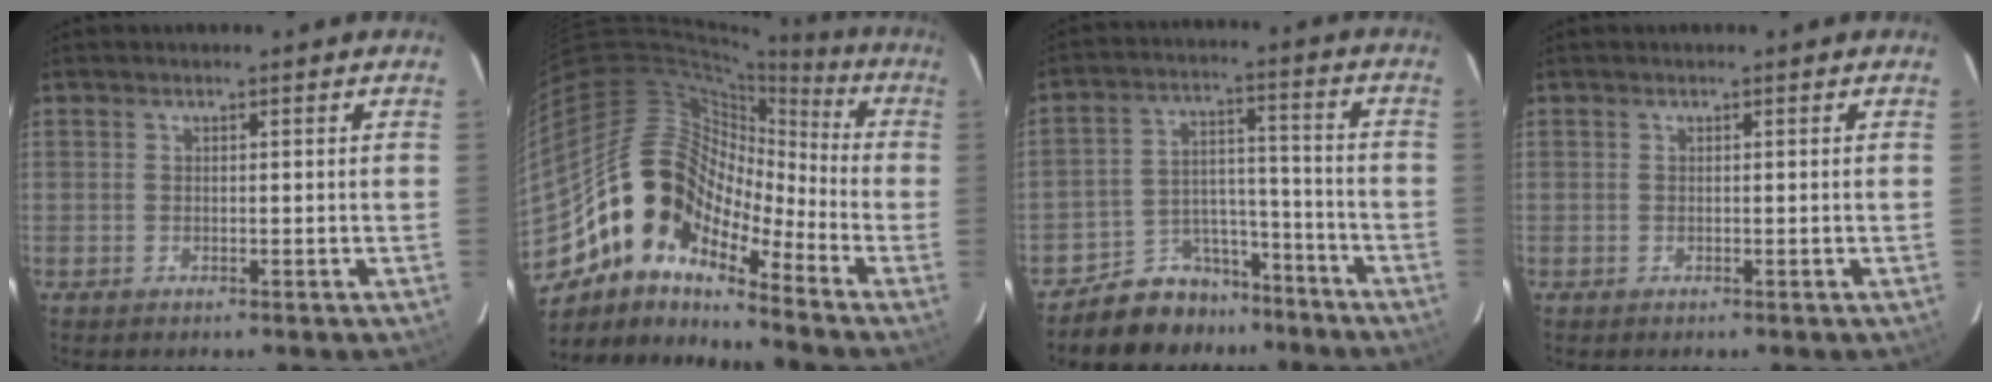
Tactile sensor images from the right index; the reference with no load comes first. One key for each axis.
{"total": 15.3, "fx": -9.4, "fy": 8.2, "fz": 8.9, "tx": -0.153, "ty": 0.010, "tz": -0.197}
{"total": 10.3, "fx": -8.5, "fy": 5.6, "fz": 1.5, "tx": -0.033, "ty": 0.050, "tz": -0.125}
{"total": 0.0}